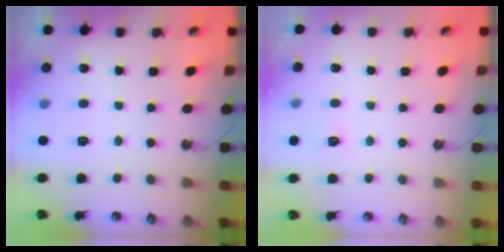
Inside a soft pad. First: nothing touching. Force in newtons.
{"total": 2.8, "press": 2.8, "slide": 0.3}